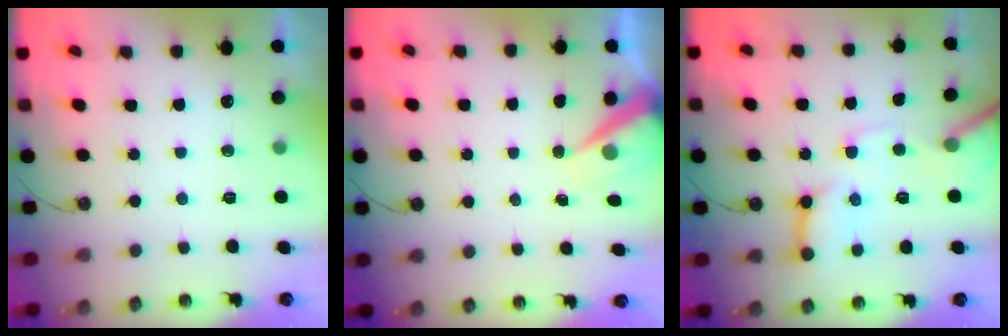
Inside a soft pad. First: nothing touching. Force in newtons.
{"total": 7.5, "press": 7.5, "slide": 0.3}
{"total": 13.4, "press": 13.3, "slide": 1.5}